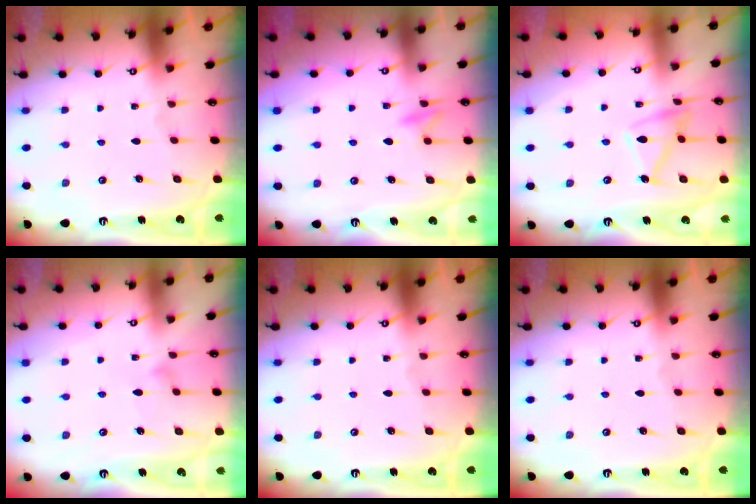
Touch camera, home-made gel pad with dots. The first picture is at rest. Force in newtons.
{"total": 9.0, "press": 8.9, "slide": 1.0}
{"total": 12.7, "press": 12.6, "slide": 0.8}
{"total": 6.2, "press": 6.2, "slide": 0.4}
{"total": 0.0}
{"total": 0.0}